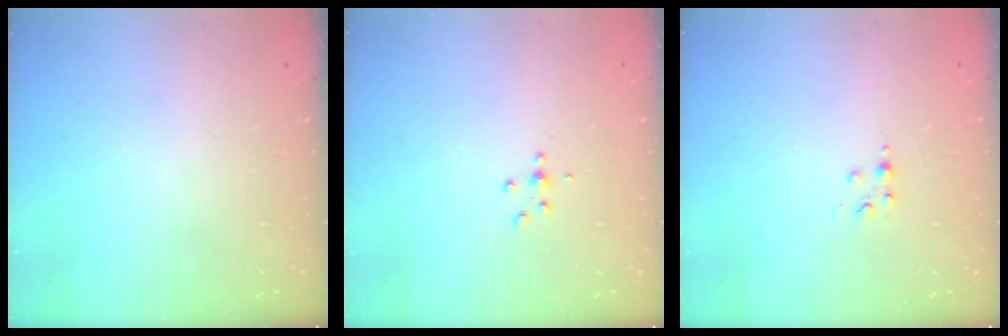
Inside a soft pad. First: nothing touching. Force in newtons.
{"total": 4.6, "press": 4.3, "slide": 1.5}
{"total": 4.3, "press": 4.2, "slide": 0.6}